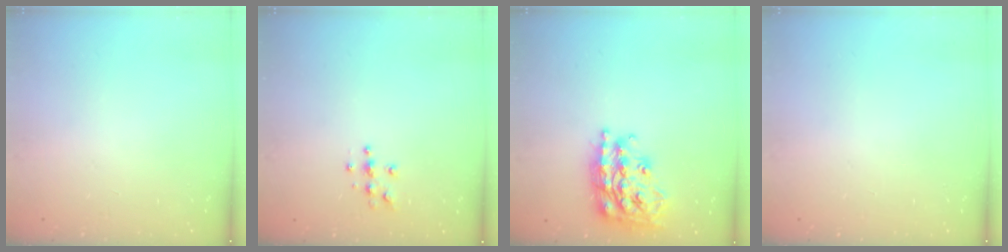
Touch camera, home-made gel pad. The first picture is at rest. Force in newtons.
{"total": 4.0, "press": 3.9, "slide": 0.4}
{"total": 22.0, "press": 21.9, "slide": 1.4}
{"total": 0.0}